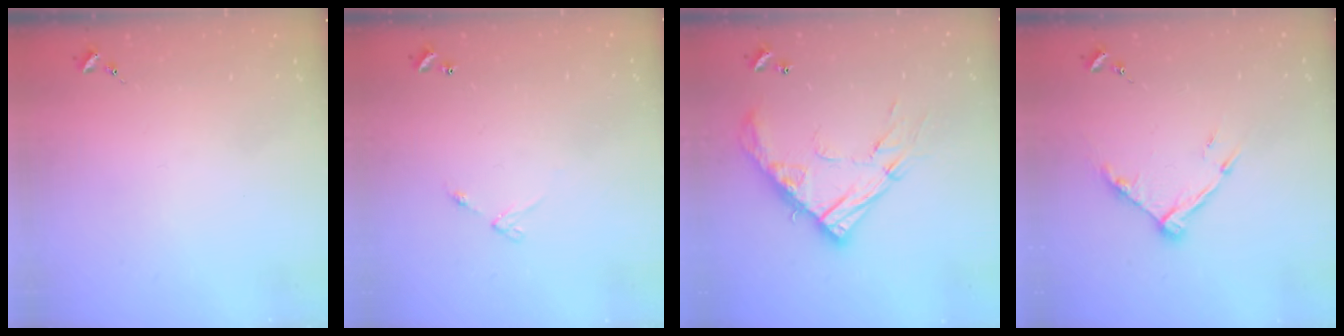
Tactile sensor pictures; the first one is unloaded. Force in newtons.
{"total": 4.6, "press": 4.6, "slide": 0.5}
{"total": 18.0, "press": 17.9, "slide": 1.6}
{"total": 10.4, "press": 10.4, "slide": 0.8}